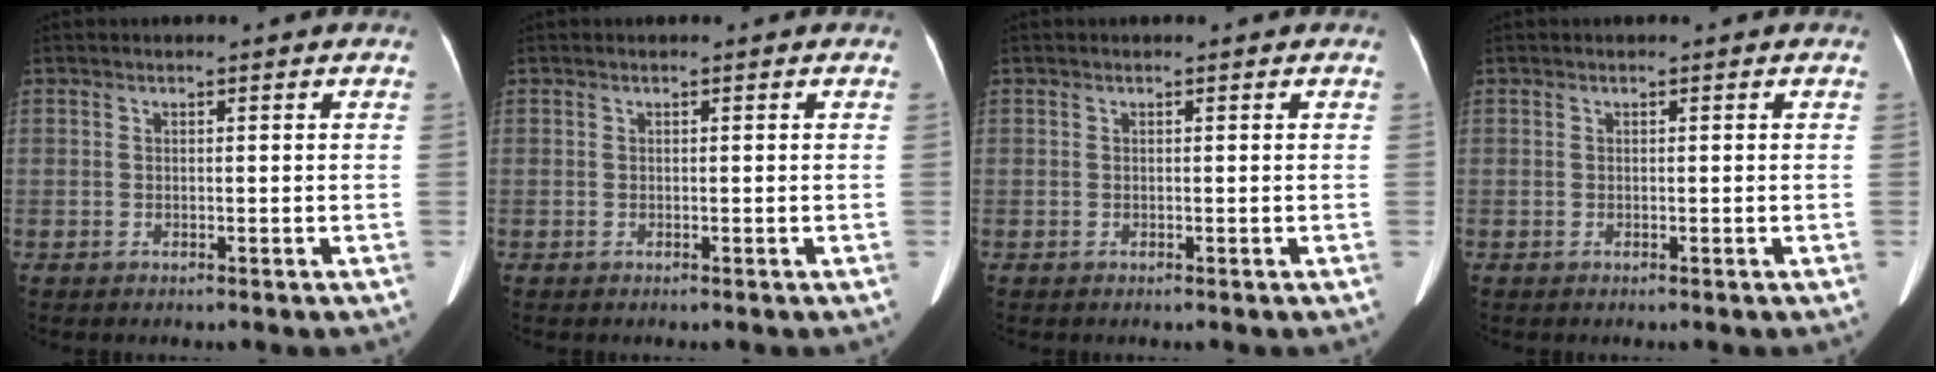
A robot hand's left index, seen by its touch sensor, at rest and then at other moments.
{"total": 0.0}
{"total": 0.0}
{"total": 0.0}